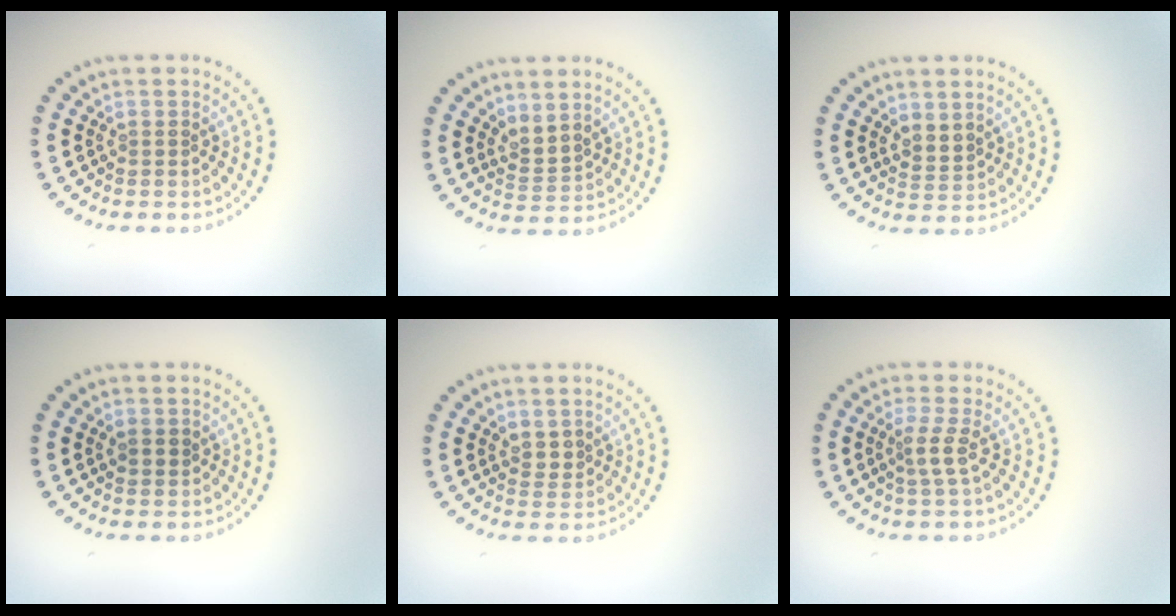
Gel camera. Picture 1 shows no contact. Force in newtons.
{"total": 2.1, "press": 1.4, "slide": 1.5}
{"total": 1.7, "press": 1.2, "slide": 1.1}
{"total": 1.2, "press": 1.1, "slide": 0.5}
{"total": 1.6, "press": 1.3, "slide": 1.0}
{"total": 1.9, "press": 1.4, "slide": 1.2}